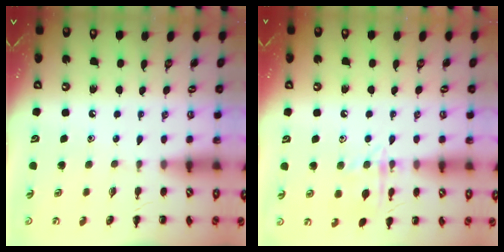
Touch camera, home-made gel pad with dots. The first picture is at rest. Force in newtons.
{"total": 9.8, "press": 9.7, "slide": 1.4}